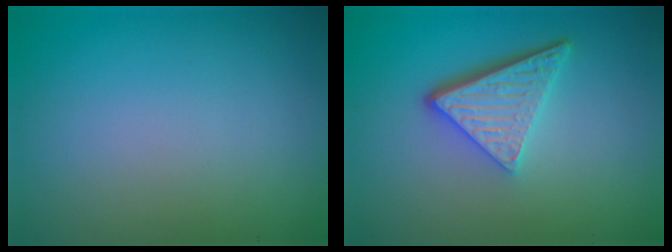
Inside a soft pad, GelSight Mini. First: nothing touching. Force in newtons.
{"total": 5.1, "press": 3.6, "slide": 3.7}